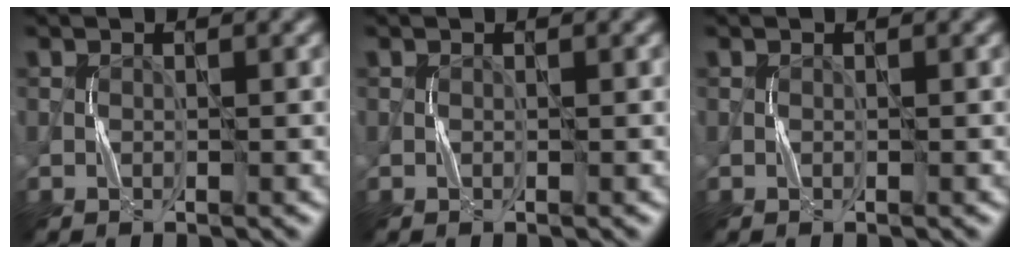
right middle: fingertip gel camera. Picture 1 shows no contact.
{"total": 0.0}
{"total": 0.0}